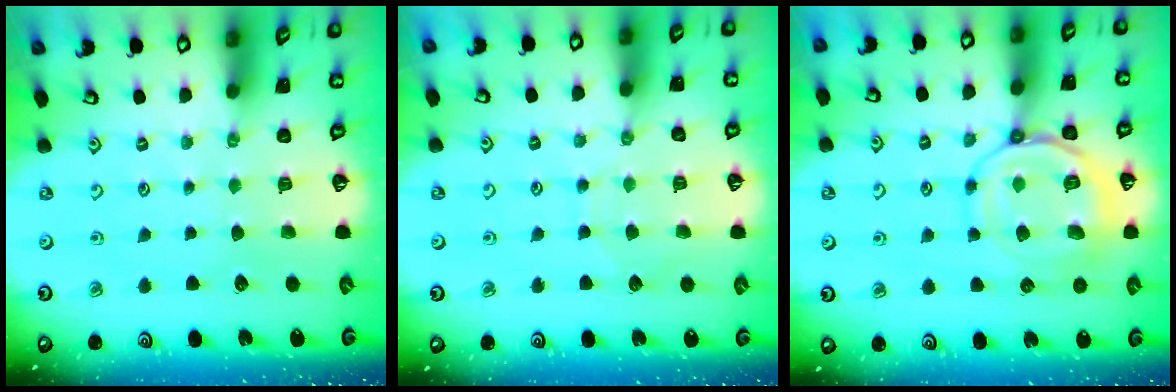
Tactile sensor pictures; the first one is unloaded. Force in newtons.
{"total": 5.0, "press": 5.0, "slide": 0.5}
{"total": 12.5, "press": 12.5, "slide": 1.2}